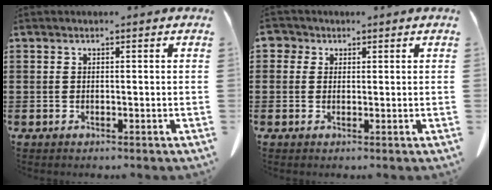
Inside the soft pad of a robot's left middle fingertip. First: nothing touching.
{"total": 1.9, "force": [0.9, 1.6, 0.4], "torque": [-0.015, 0.008, 0.014]}